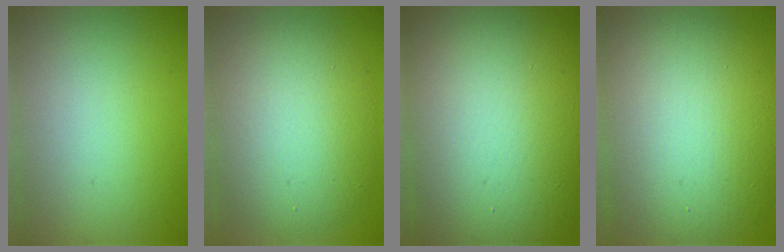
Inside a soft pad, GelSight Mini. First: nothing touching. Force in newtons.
{"total": 7.4, "press": 7.4, "slide": 0.2}
{"total": 19.2, "press": 19.2, "slide": 1.3}
{"total": 12.9, "press": 12.9, "slide": 0.8}